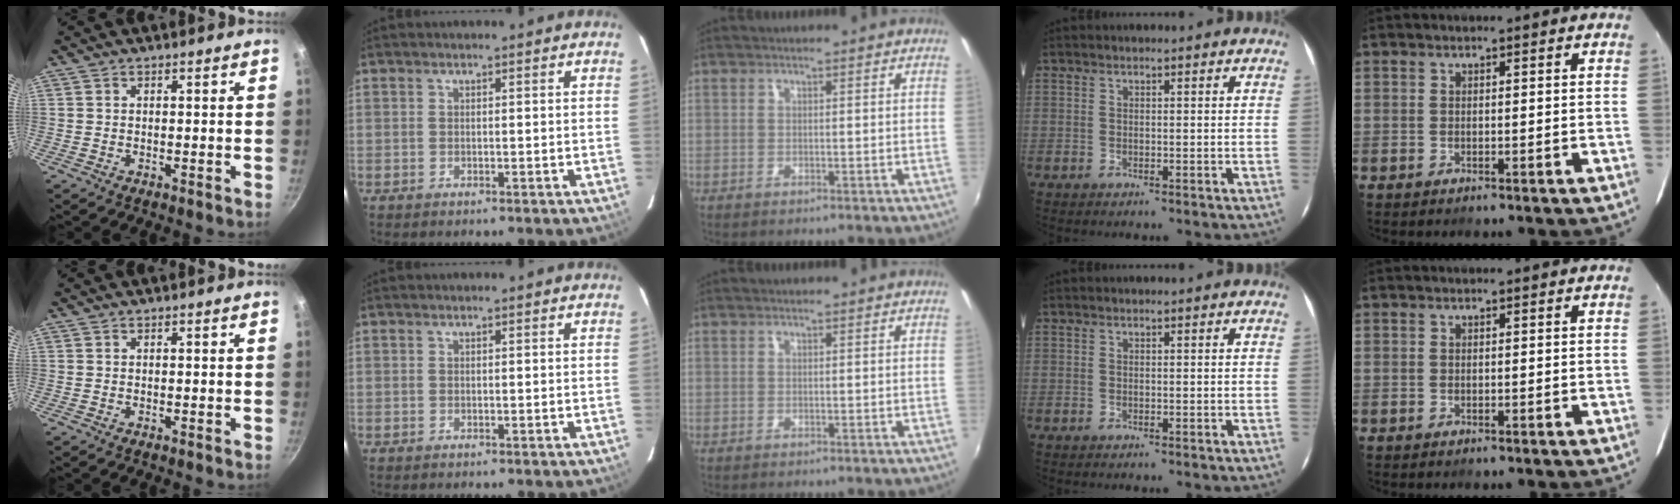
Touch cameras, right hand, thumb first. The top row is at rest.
{}